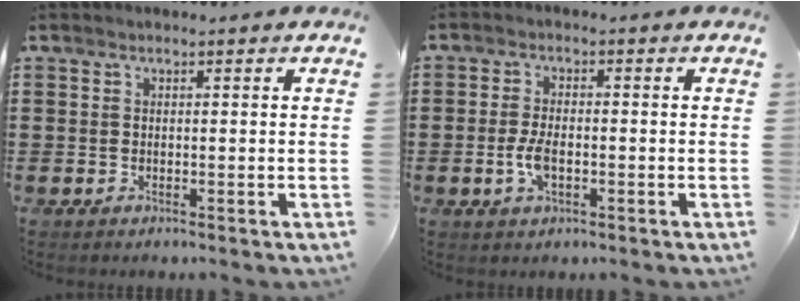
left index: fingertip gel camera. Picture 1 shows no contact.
{"total": 4.3, "force": [-1.0, 1.9, 3.8], "torque": [-0.094, -0.005, -0.025]}